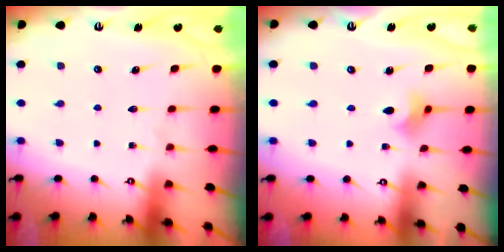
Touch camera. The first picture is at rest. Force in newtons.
{"total": 4.1, "press": 4.1, "slide": 0.3}